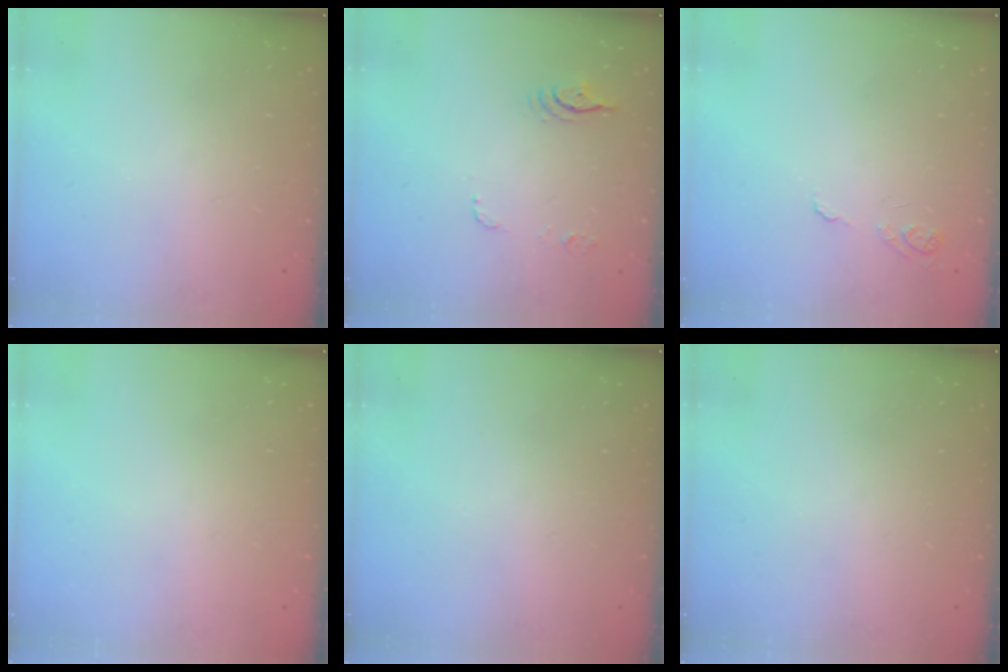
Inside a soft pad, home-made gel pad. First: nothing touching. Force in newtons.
{"total": 6.0, "press": 6.0, "slide": 0.4}
{"total": 7.2, "press": 7.2, "slide": 0.7}
{"total": 0.0}
{"total": 0.0}
{"total": 0.0}